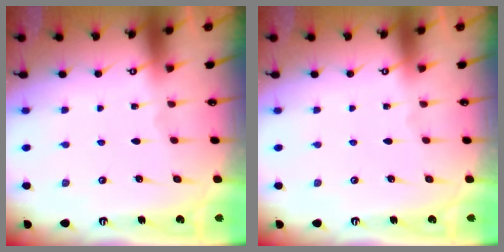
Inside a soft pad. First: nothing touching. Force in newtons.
{"total": 0.0}